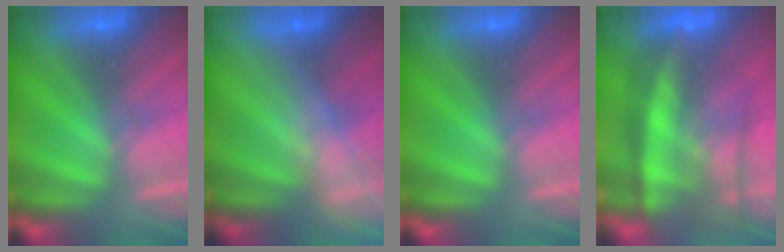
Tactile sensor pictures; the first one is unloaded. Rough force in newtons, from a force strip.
{"total": 2.9}
{"total": 0.0}
{"total": 5.7}